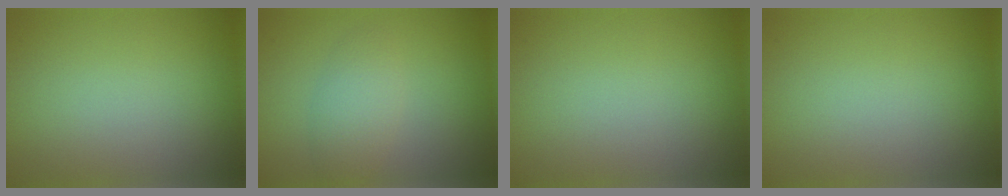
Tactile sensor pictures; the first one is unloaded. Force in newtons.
{"total": 2.7, "press": 2.7, "slide": 0.1}
{"total": 0.0}
{"total": 0.0}